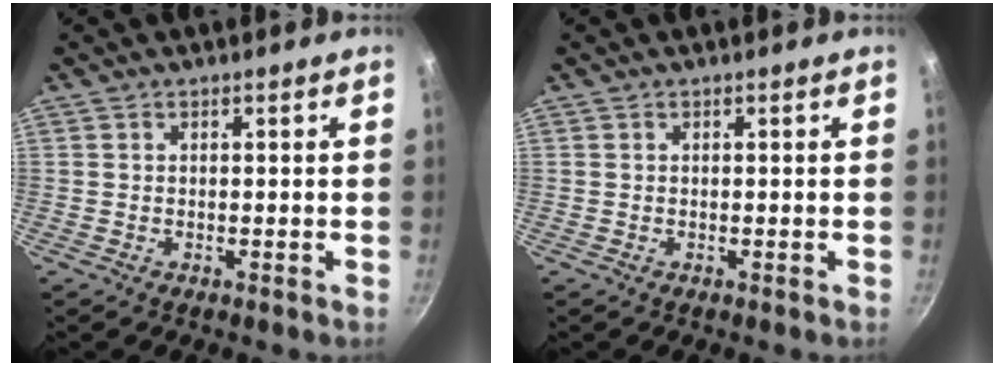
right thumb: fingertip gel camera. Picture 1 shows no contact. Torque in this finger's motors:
{"motor_torque": [-0.18, 0.11, -0.21, -0.07, 0.00]}